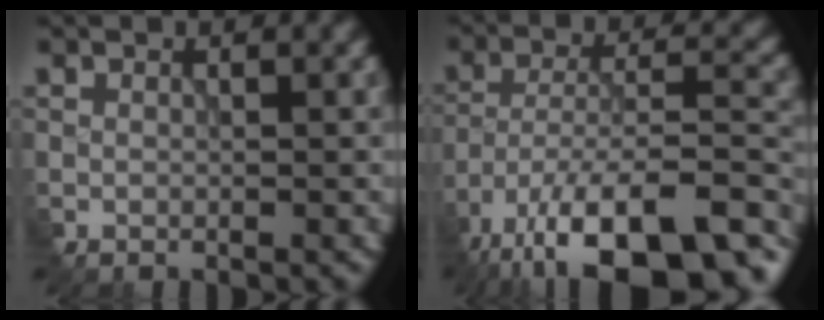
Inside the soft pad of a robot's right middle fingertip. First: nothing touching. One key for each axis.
{"total": 16.0, "fx": -11.5, "fy": 5.6, "fz": 9.7, "tx": -0.184, "ty": -0.018, "tz": -0.165}